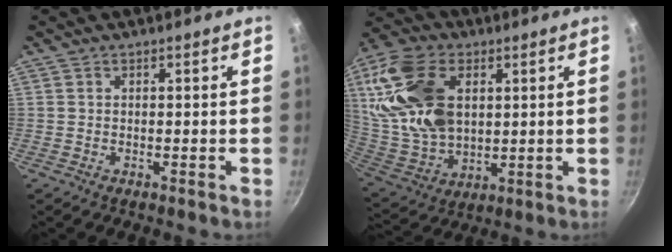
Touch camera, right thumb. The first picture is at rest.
{"total": 21.8, "force": [5.3, 13.6, 16.2], "torque": [-0.334, -0.012, 0.104]}